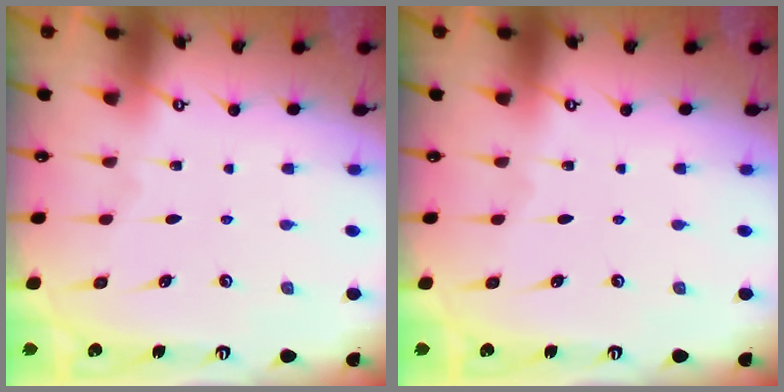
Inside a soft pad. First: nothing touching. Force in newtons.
{"total": 0.0}